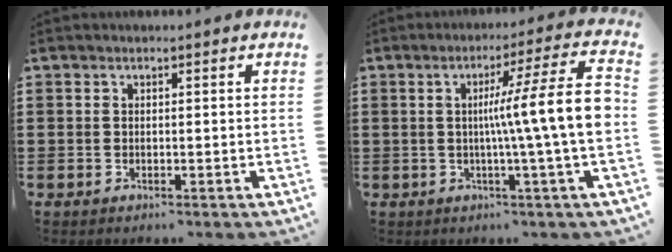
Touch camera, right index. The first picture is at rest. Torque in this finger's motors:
{"motor_torque": [1.56, -0.58, 0.49, 0.21]}